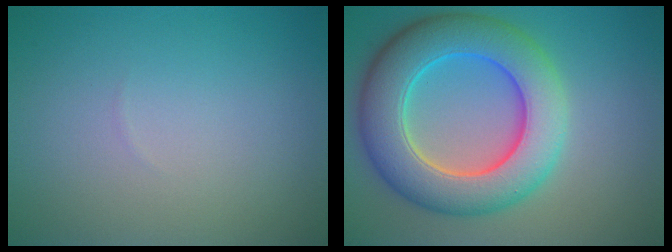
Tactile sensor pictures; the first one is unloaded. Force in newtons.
{"total": 9.7, "press": 9.7, "slide": 0.5}